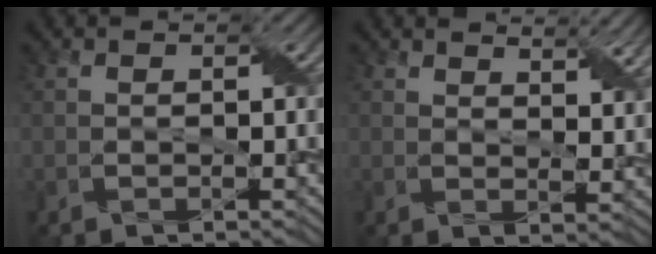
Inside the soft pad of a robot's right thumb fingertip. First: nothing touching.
{"total": 4.2, "force": [3.4, 0.4, 2.4], "torque": [-0.044, -0.002, 0.064]}